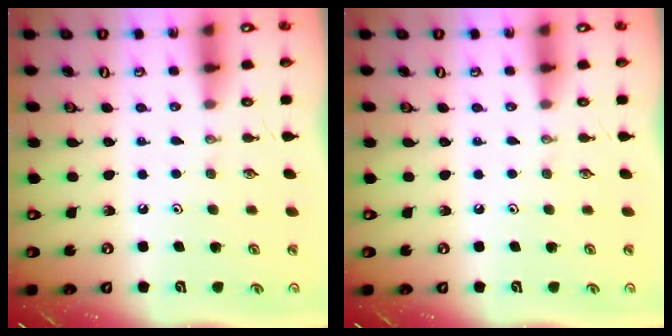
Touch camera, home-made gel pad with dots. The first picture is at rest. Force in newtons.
{"total": 0.0}